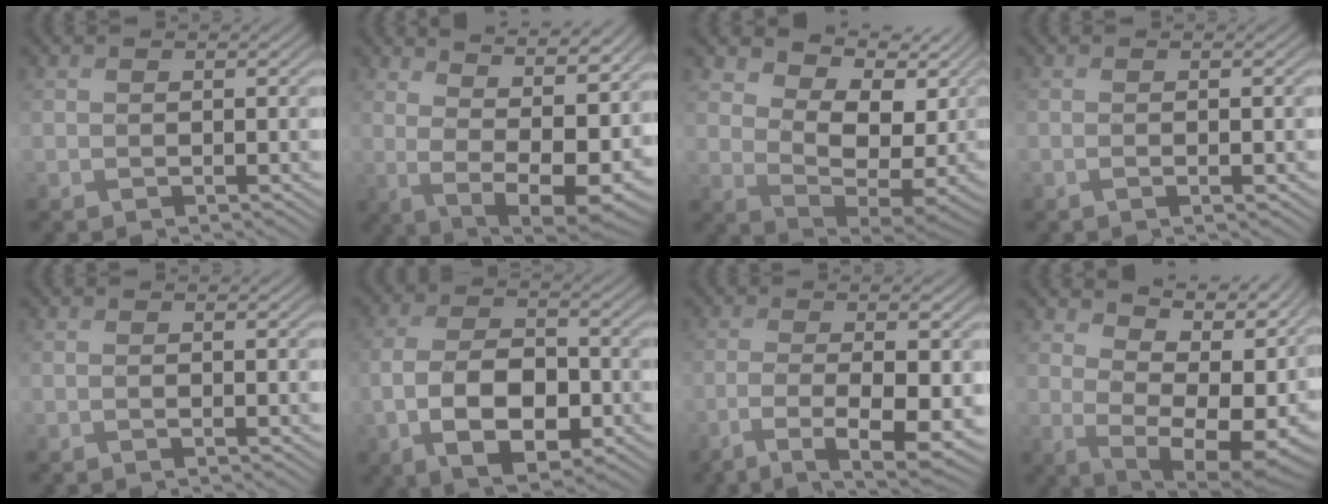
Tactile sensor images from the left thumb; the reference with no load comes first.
{"total": 12.9, "force": [5.3, 5.1, 10.7], "torque": [-0.166, -0.002, 0.076]}
{"total": 9.8, "force": [3.0, 4.9, 7.9], "torque": [-0.145, -0.013, 0.048]}
{"total": 1.3, "force": [-1.1, -0.6, 0.4], "torque": [0.004, 0.001, -0.027]}
{"total": 1.1, "force": [-0.8, -0.6, -0.3], "torque": [0.016, 0.000, -0.024]}
{"total": 9.5, "force": [-3.1, 5.1, 7.4], "torque": [-0.154, -0.011, -0.061]}
{"total": 7.8, "force": [-3.6, 1.0, 6.8], "torque": [-0.091, -0.004, -0.068]}
{"total": 14.0, "force": [5.3, 6.6, 11.1], "torque": [-0.150, 0.004, 0.096]}